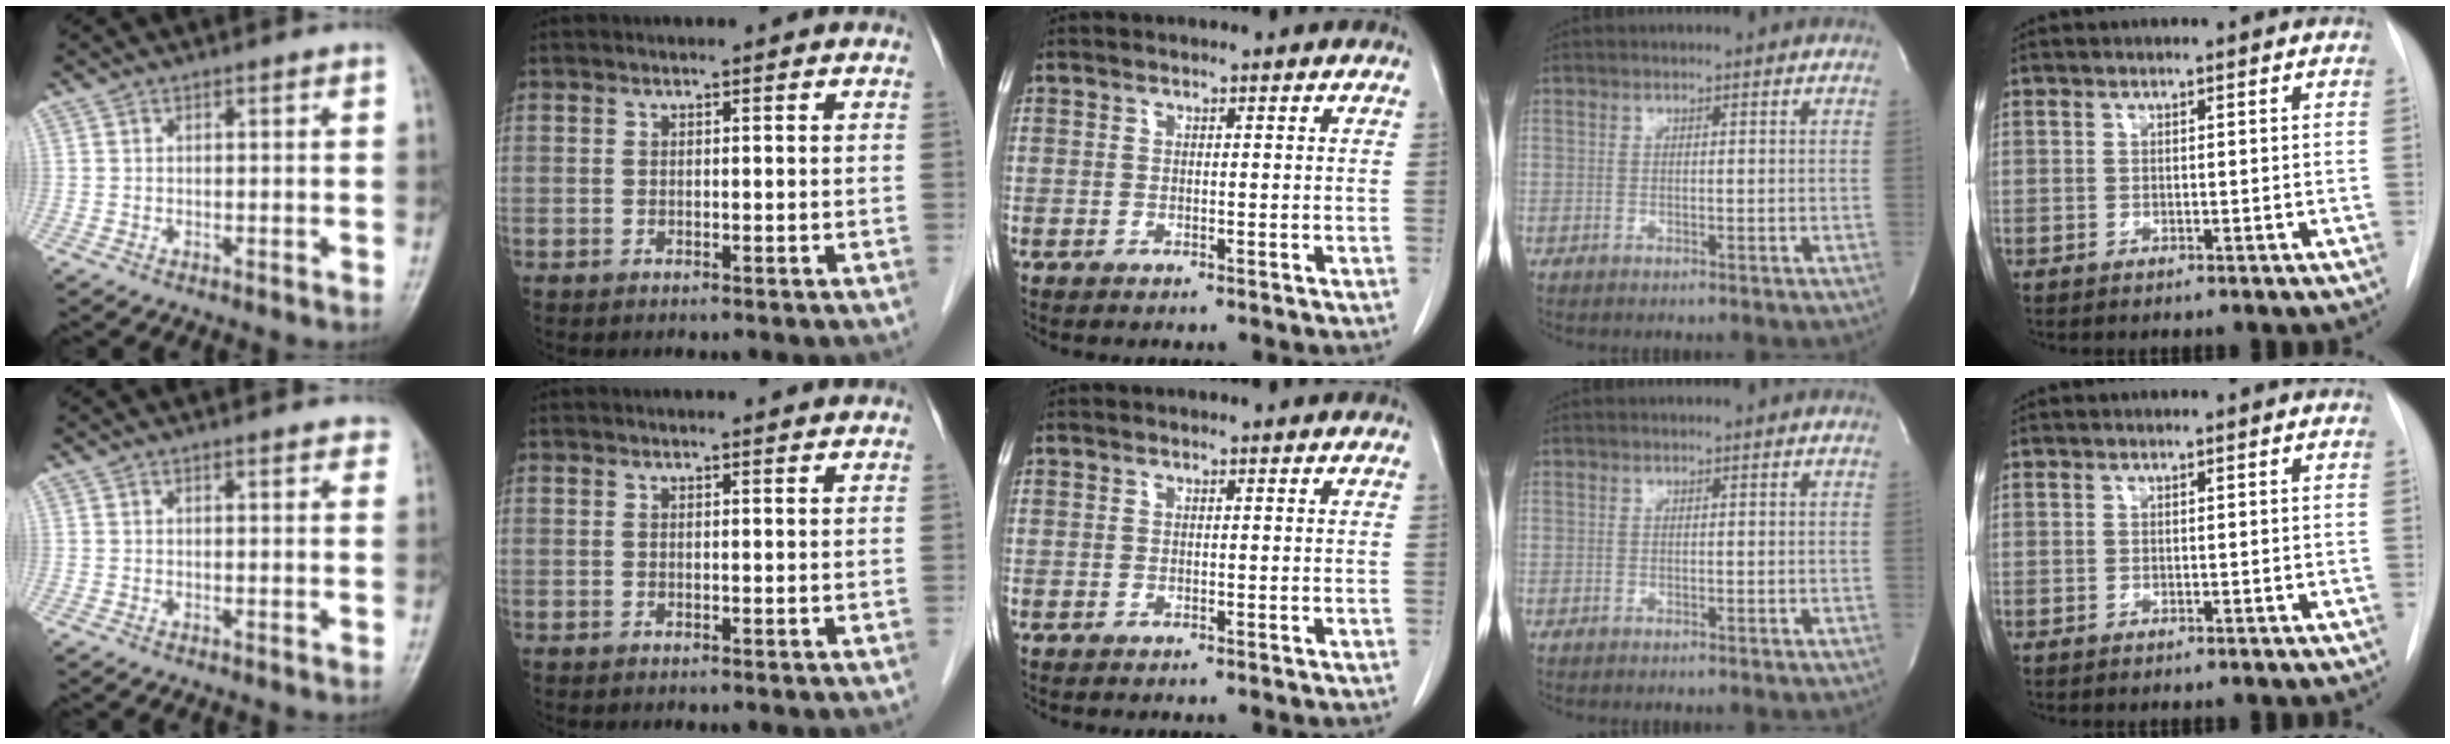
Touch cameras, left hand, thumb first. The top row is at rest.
{"thumb": {"total": 2.6, "force": [2.0, 1.0, 1.3], "torque": [0.003, 0.000, 0.015]}, "index": {"total": 2.0, "force": [2.0, 0.0, 0.3], "torque": [-0.009, 0.003, 0.023]}}